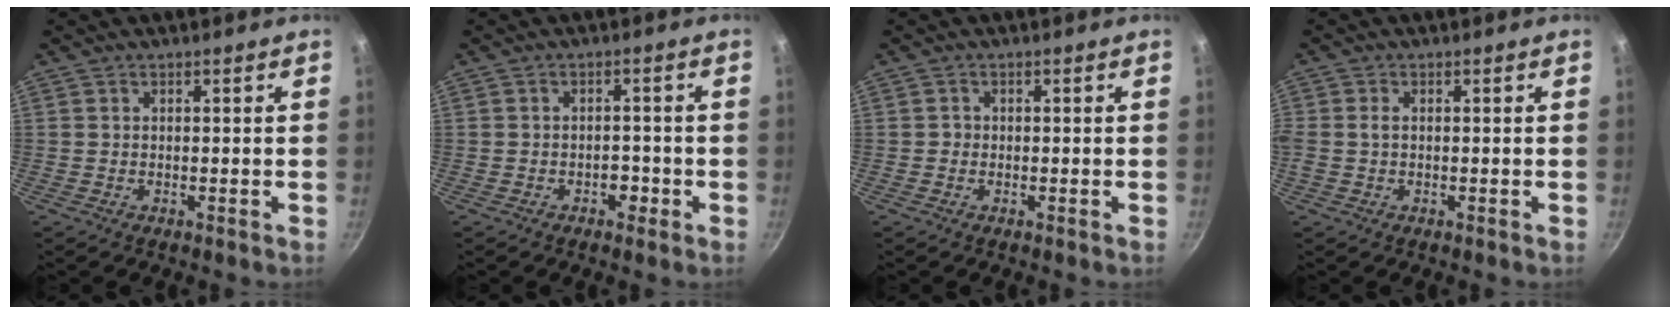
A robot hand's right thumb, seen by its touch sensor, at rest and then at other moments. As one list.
[{"total": 2.5, "force": [-1.1, 1.7, 1.4], "torque": [-0.005, 0.011, -0.017]}, {"total": 0.8, "force": [-0.2, 0.7, 0.2], "torque": [0.002, 0.003, -0.004]}, {"total": 1.8, "force": [0.0, 1.2, 1.4], "torque": [-0.039, 0.003, -0.001]}]